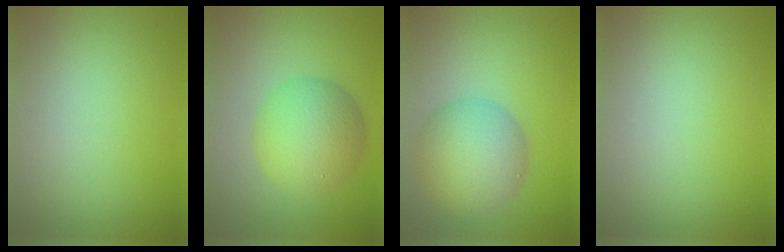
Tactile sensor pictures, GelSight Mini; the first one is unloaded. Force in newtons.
{"total": 6.3, "press": 6.3, "slide": 0.1}
{"total": 6.6, "press": 6.6, "slide": 0.2}
{"total": 0.0}